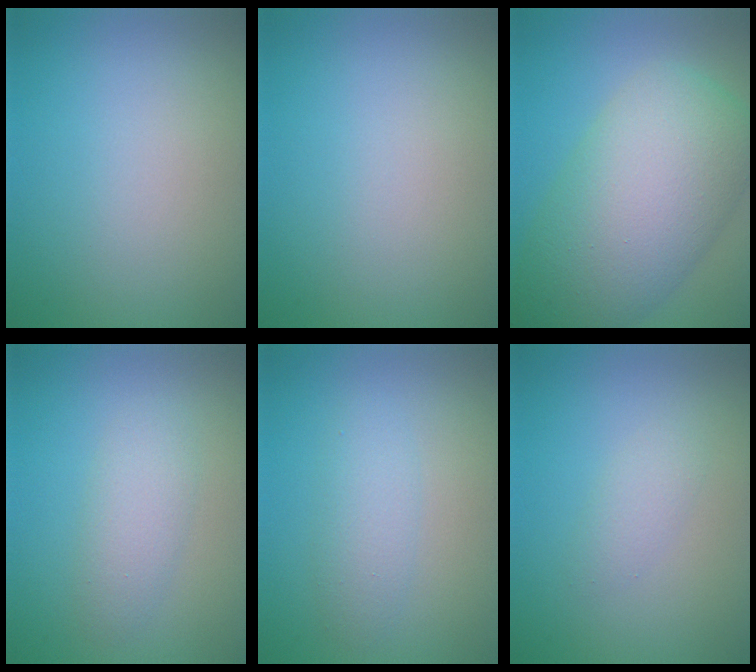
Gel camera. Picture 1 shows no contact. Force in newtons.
{"total": 0.0}
{"total": 11.2, "press": 11.2, "slide": 0.3}
{"total": 2.5, "press": 2.5, "slide": 0.1}
{"total": 2.3, "press": 2.3, "slide": 0.1}
{"total": 1.3, "press": 1.3, "slide": 0.1}